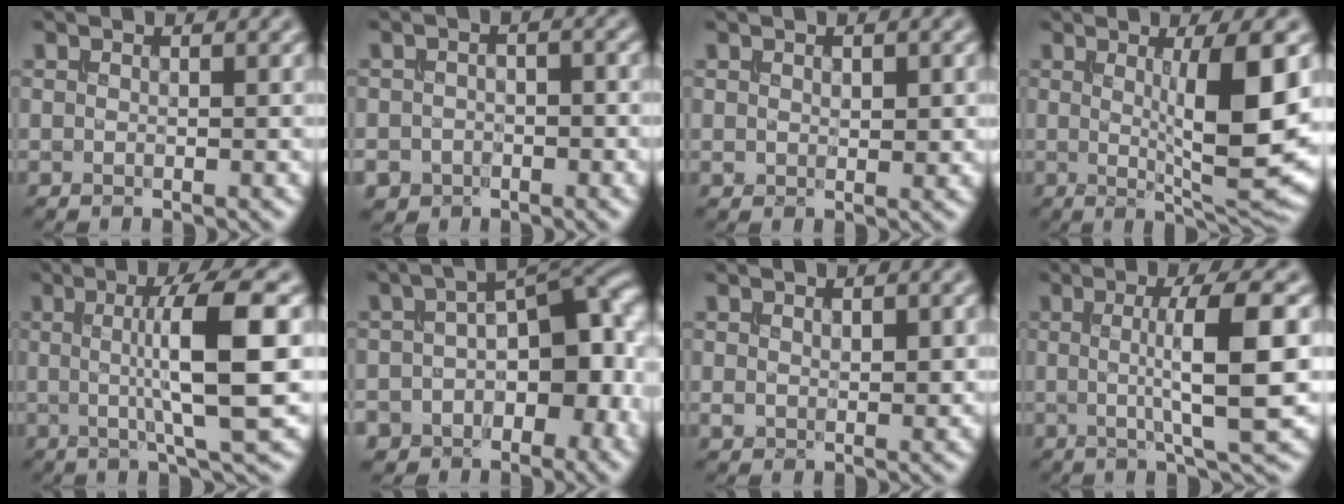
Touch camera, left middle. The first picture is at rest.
{"total": 3.5, "force": [-2.1, 2.5, 1.2], "torque": [-0.009, 0.000, -0.029]}
{"total": 1.5, "force": [0.4, 0.9, 1.2], "torque": [-0.018, -0.001, 0.012]}
{"total": 8.6, "force": [0.8, 1.6, 8.4], "torque": [-0.112, -0.015, 0.022]}
{"total": 8.6, "force": [0.6, 1.7, 8.5], "torque": [-0.114, 0.002, 0.010]}
{"total": 11.6, "force": [-2.6, 7.1, 8.8], "torque": [-0.112, -0.001, -0.045]}
{"total": 1.9, "force": [0.5, 1.1, 1.5], "torque": [-0.025, -0.003, 0.016]}
{"total": 7.6, "force": [0.2, 1.5, 7.4], "torque": [-0.105, 0.004, 0.002]}